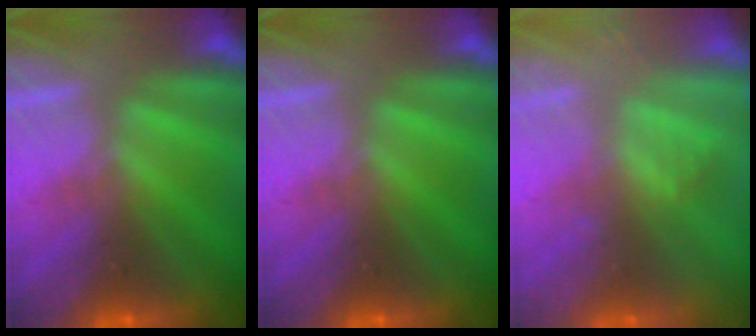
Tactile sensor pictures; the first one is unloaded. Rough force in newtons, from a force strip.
{"total": 0.0}
{"total": 2.1}